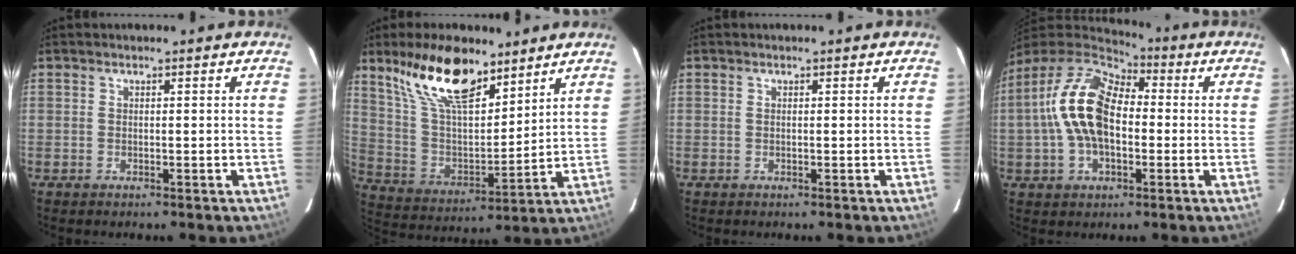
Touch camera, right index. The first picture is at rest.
{"total": 17.2, "force": [12.0, 6.9, 10.2], "torque": [-0.193, 0.010, 0.232]}
{"total": 0.0}
{"total": 16.3, "force": [-0.5, 9.7, 13.0], "torque": [-0.264, 0.020, -0.014]}